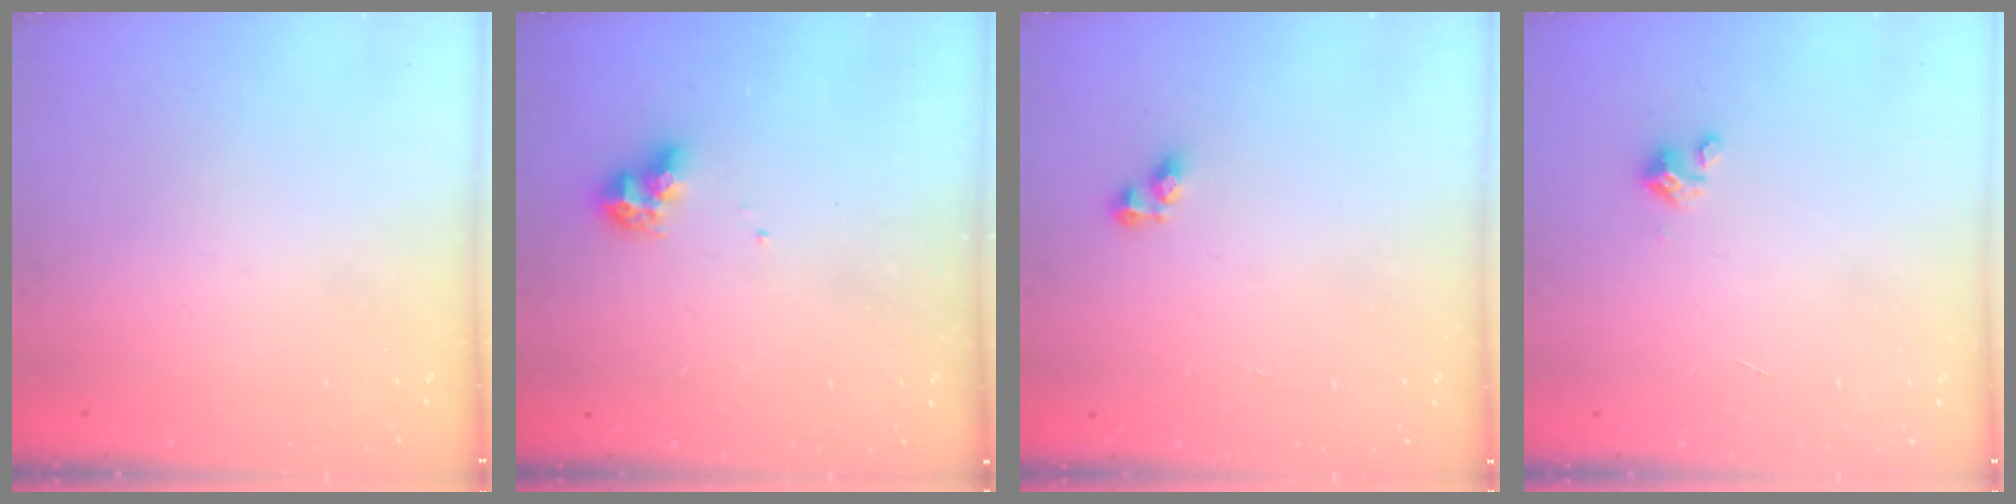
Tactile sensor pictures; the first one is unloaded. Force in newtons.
{"total": 7.8, "press": 7.7, "slide": 0.6}
{"total": 2.8, "press": 2.8, "slide": 0.3}
{"total": 2.0, "press": 2.0, "slide": 0.2}